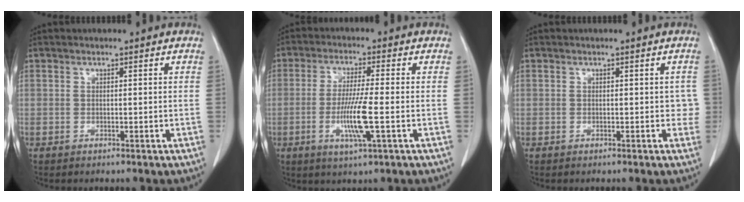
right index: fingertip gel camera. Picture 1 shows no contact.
{"total": 7.7, "force": [-1.9, -0.1, 7.5], "torque": [-0.145, -0.013, -0.036]}
{"total": 1.7, "force": [0.0, 1.4, 1.0], "torque": [0.001, 0.011, -0.003]}